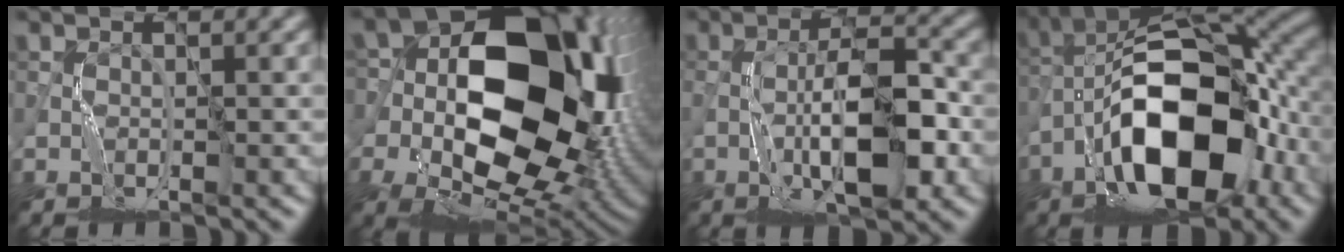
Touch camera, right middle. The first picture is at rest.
{"total": 20.0, "force": [-0.4, 13.5, 14.7], "torque": [-0.243, -0.008, 0.018]}
{"total": 7.5, "force": [-2.2, 2.3, 6.8], "torque": [-0.119, 0.010, -0.037]}
{"total": 13.5, "force": [-4.4, 6.5, 11.0], "torque": [-0.181, 0.011, -0.080]}